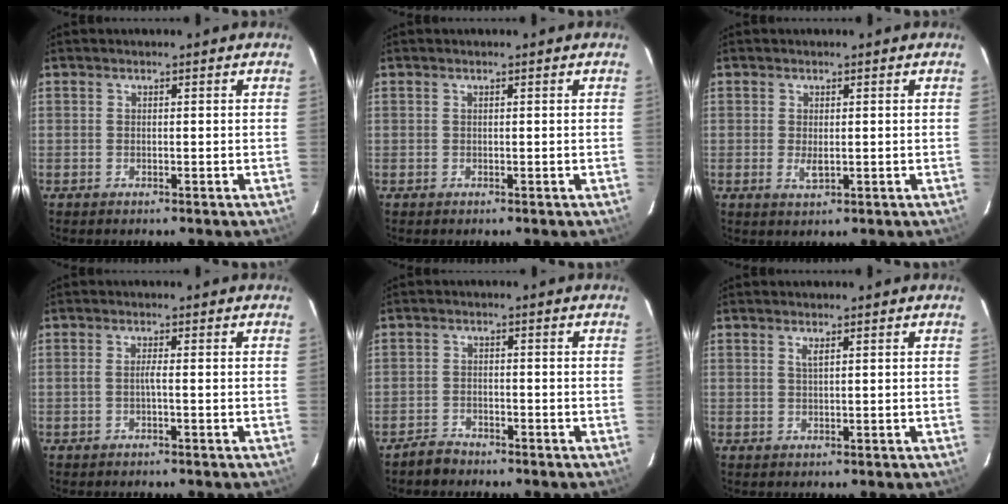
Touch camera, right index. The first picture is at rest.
{"total": 0.0}
{"total": 2.1, "force": [-0.2, 1.0, 1.9], "torque": [-0.035, -0.003, -0.002]}
{"total": 1.2, "force": [-0.5, -0.3, 1.0], "torque": [-0.018, 0.001, -0.010]}
{"total": 3.1, "force": [-2.7, 1.5, 0.4], "torque": [-0.016, 0.011, -0.046]}
{"total": 1.1, "force": [0.6, 0.1, 0.9], "torque": [-0.018, 0.000, 0.011]}